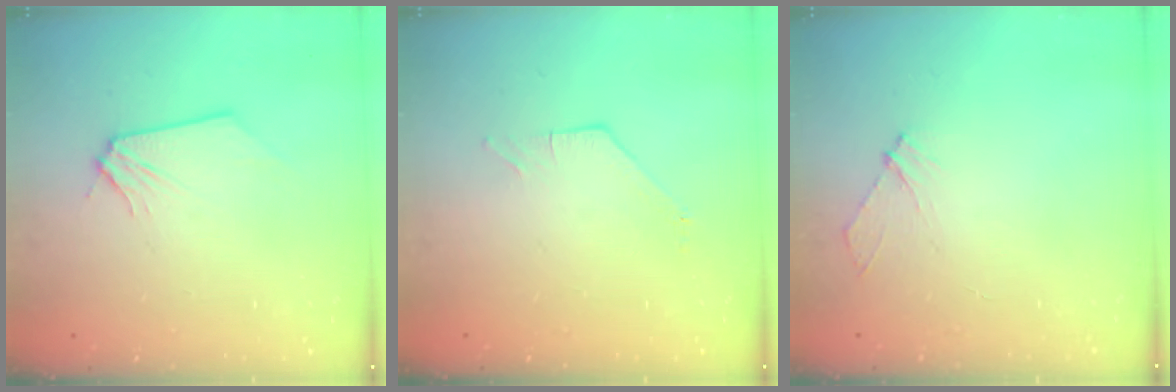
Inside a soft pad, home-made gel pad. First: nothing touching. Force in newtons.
{"total": 1.5, "press": 1.5, "slide": 0.3}
{"total": 3.9, "press": 3.8, "slide": 0.6}